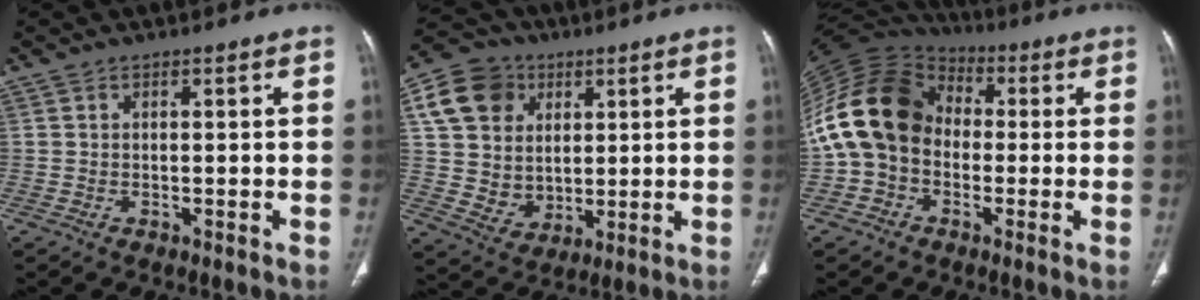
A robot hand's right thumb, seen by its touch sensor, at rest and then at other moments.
{"total": 14.5, "force": [4.8, 12.4, 5.9], "torque": [-0.087, -0.005, 0.091]}
{"total": 16.7, "force": [-1.2, 13.0, 10.4], "torque": [-0.195, 0.043, -0.035]}